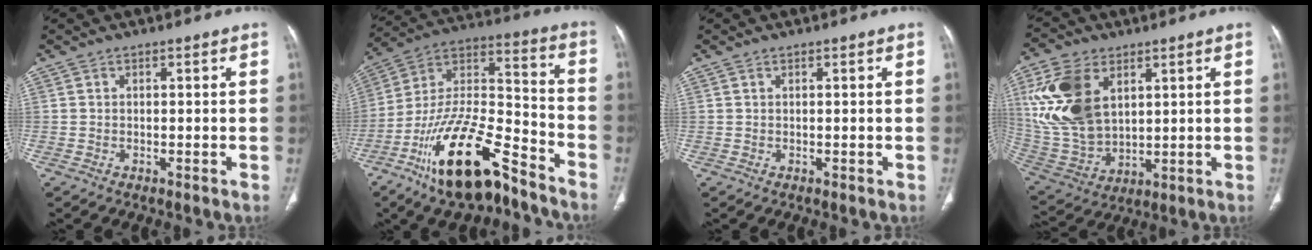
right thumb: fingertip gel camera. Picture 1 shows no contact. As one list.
[{"total": 21.9, "force": [-14.2, 7.8, 14.7], "torque": [-0.278, 0.076, -0.257]}, {"total": 0.0}, {"total": 18.2, "force": [6.2, 11.6, 12.6], "torque": [-0.247, -0.022, 0.134]}]